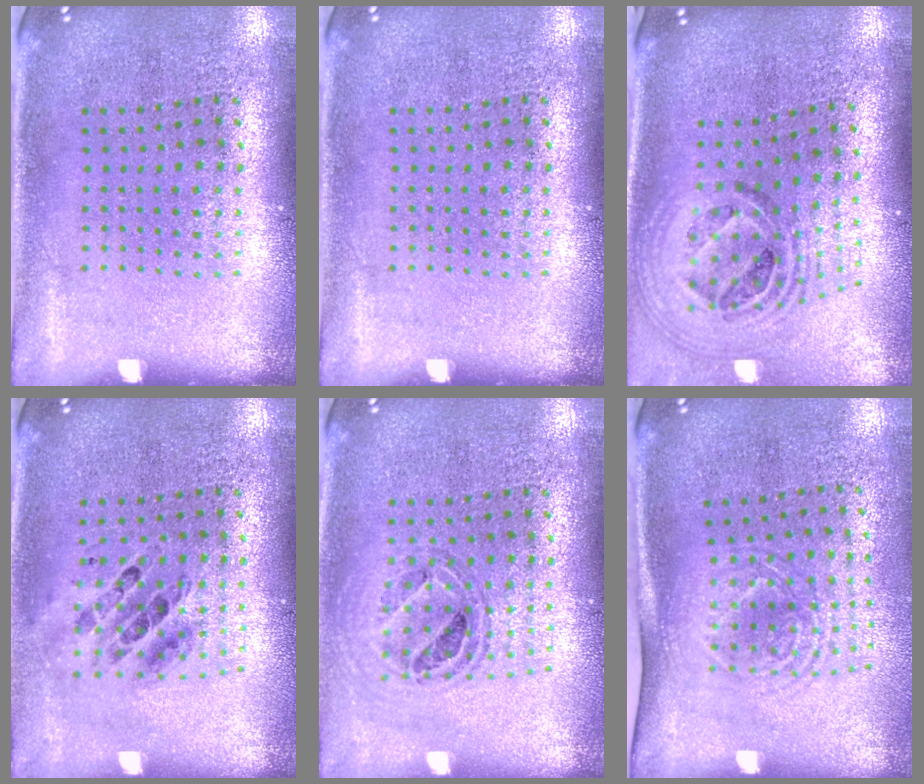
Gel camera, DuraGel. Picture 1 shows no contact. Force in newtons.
{"total": 0.0}
{"total": 1.9, "press": 1.5, "slide": 1.1}
{"total": 0.7, "press": 0.7, "slide": 0.1}
{"total": 0.9, "press": 0.8, "slide": 0.2}
{"total": 1.7, "press": 1.3, "slide": 1.1}